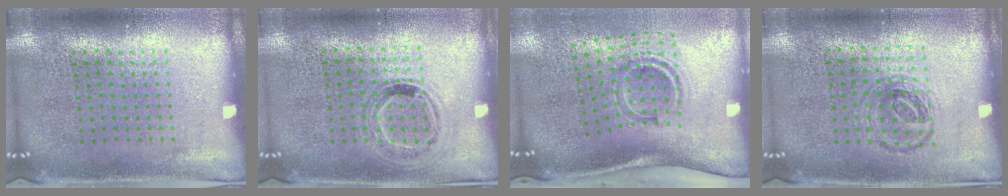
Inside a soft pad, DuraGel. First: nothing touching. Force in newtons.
{"total": 1.0, "press": 1.0, "slide": 0.3}
{"total": 1.7, "press": 1.1, "slide": 1.3}
{"total": 0.9, "press": 0.9, "slide": 0.3}